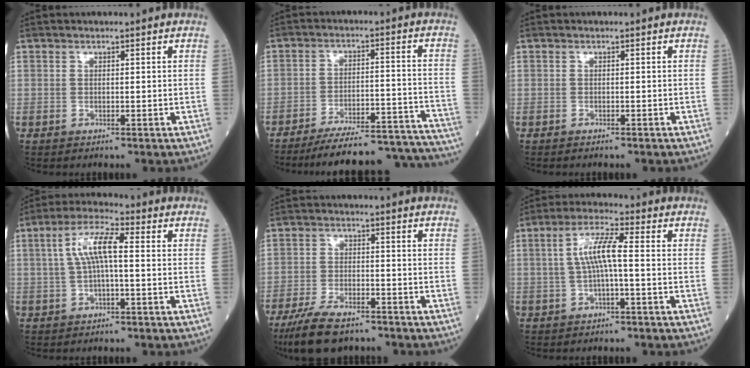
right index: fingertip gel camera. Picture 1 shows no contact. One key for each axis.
{"total": 23.5, "fx": -22.4, "fy": 2.2, "fz": 6.9, "tx": -0.059, "ty": 0.010, "tz": -0.299}
{"total": 1.0, "fx": -1.0, "fy": 0.1, "fz": 0.4, "tx": -0.009, "ty": -0.003, "tz": -0.011}
{"total": 6.9, "fx": 0.7, "fy": 1.5, "fz": 6.7, "tx": -0.138, "ty": 0.024, "tz": 0.011}
{"total": 9.6, "fx": -7.5, "fy": 2.8, "fz": 5.3, "tx": -0.103, "ty": -0.019, "tz": -0.131}
{"total": 6.1, "fx": 0.0, "fy": 0.6, "fz": 6.0, "tx": -0.119, "ty": 0.016, "tz": -0.003}